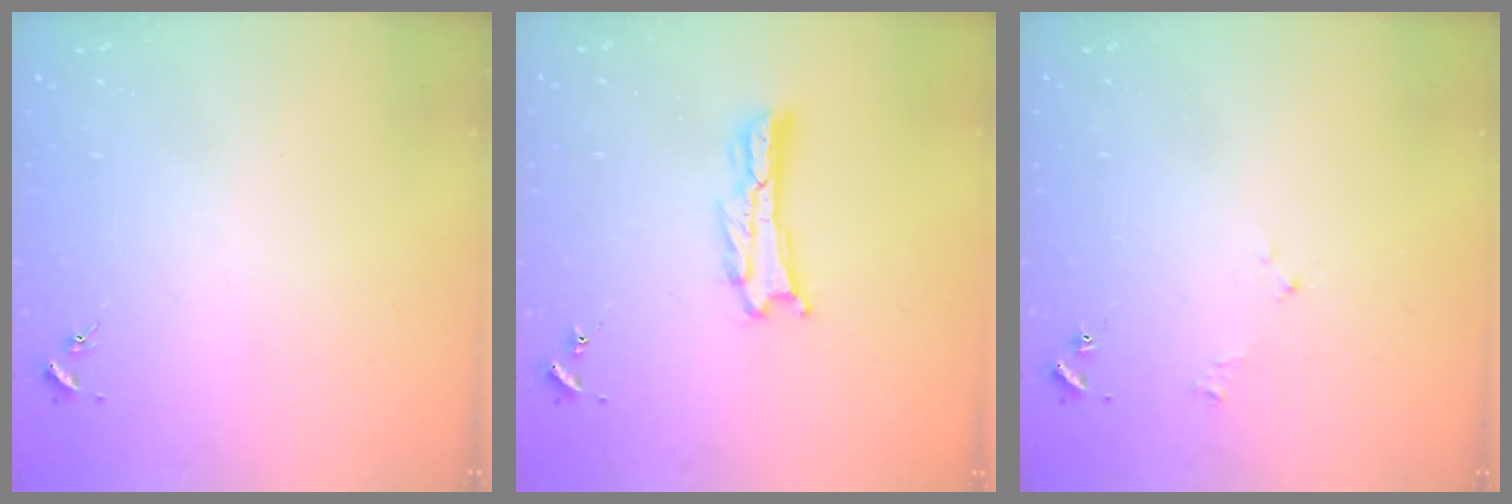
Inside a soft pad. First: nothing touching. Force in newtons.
{"total": 1.6, "press": 1.6, "slide": 0.2}
{"total": 1.6, "press": 1.5, "slide": 0.3}